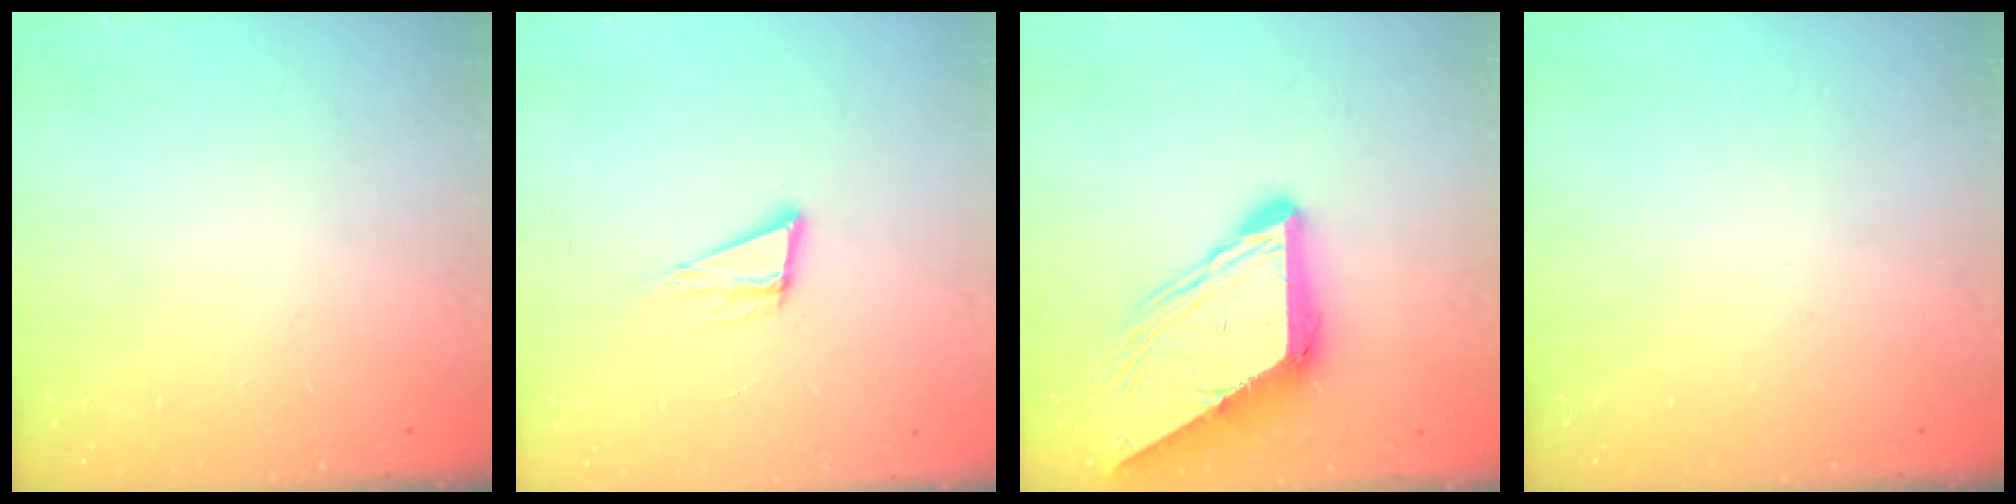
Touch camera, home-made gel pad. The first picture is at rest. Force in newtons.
{"total": 10.3, "press": 9.7, "slide": 3.3}
{"total": 12.0, "press": 11.9, "slide": 1.2}
{"total": 0.0}